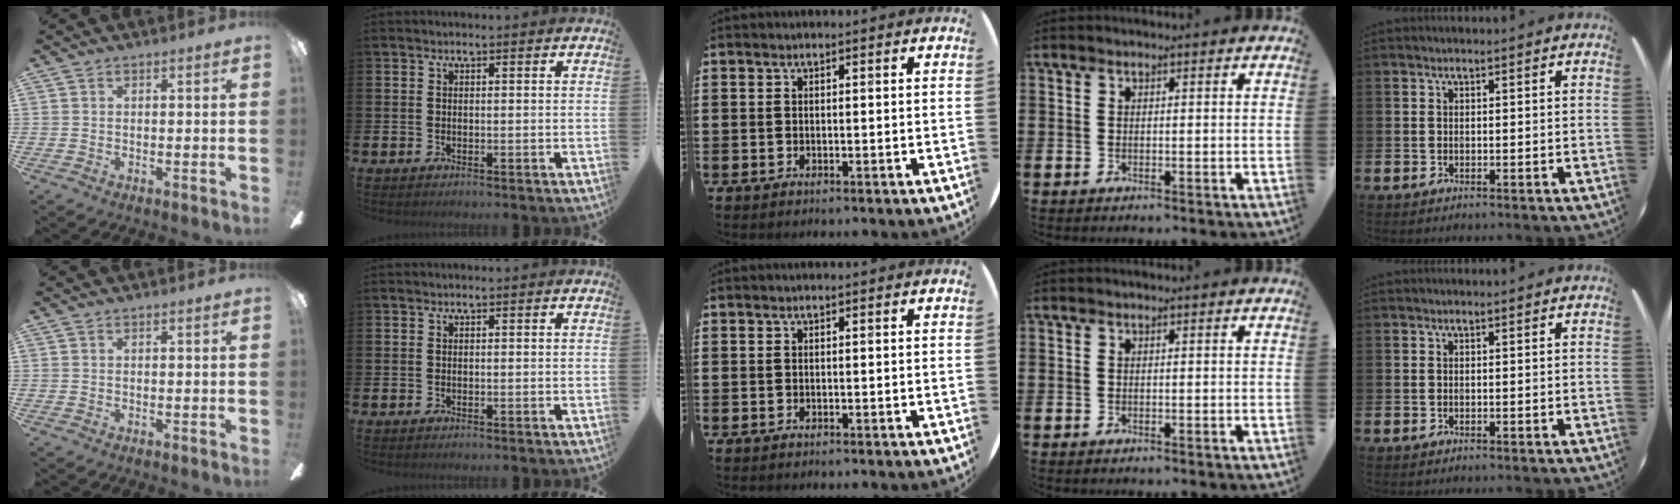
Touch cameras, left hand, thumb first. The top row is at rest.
{}